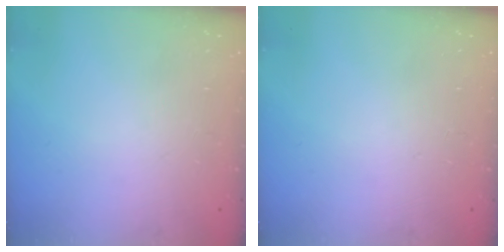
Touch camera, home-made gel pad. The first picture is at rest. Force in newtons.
{"total": 0.0}